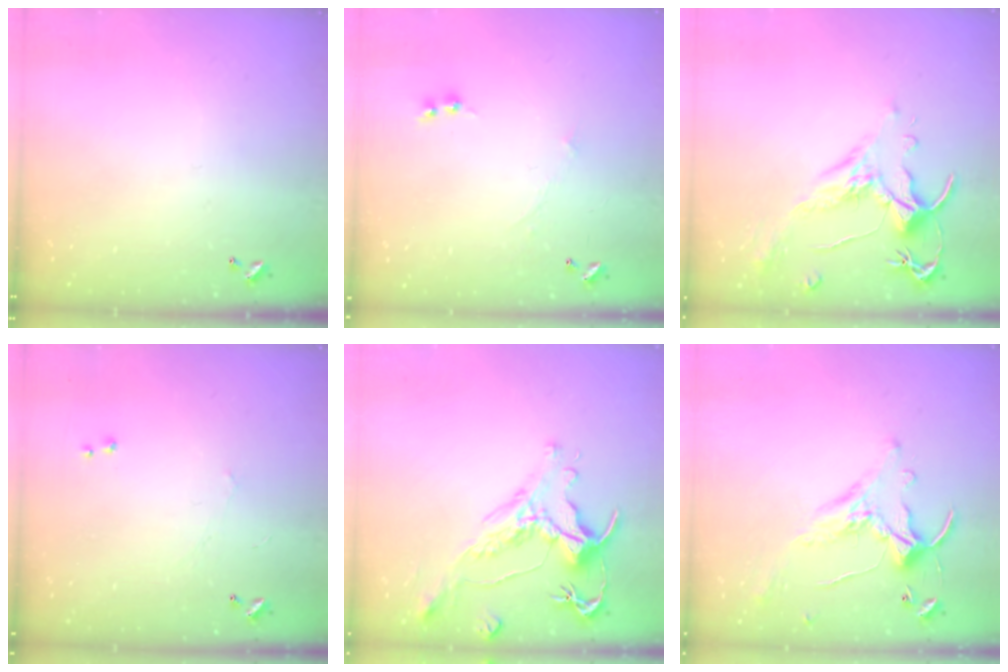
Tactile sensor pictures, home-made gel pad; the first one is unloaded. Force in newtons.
{"total": 0.0}
{"total": 1.5, "press": 1.0, "slide": 1.1}
{"total": 1.0, "press": 0.9, "slide": 0.5}
{"total": 1.6, "press": 0.9, "slide": 1.3}
{"total": 1.1, "press": 0.3, "slide": 1.0}